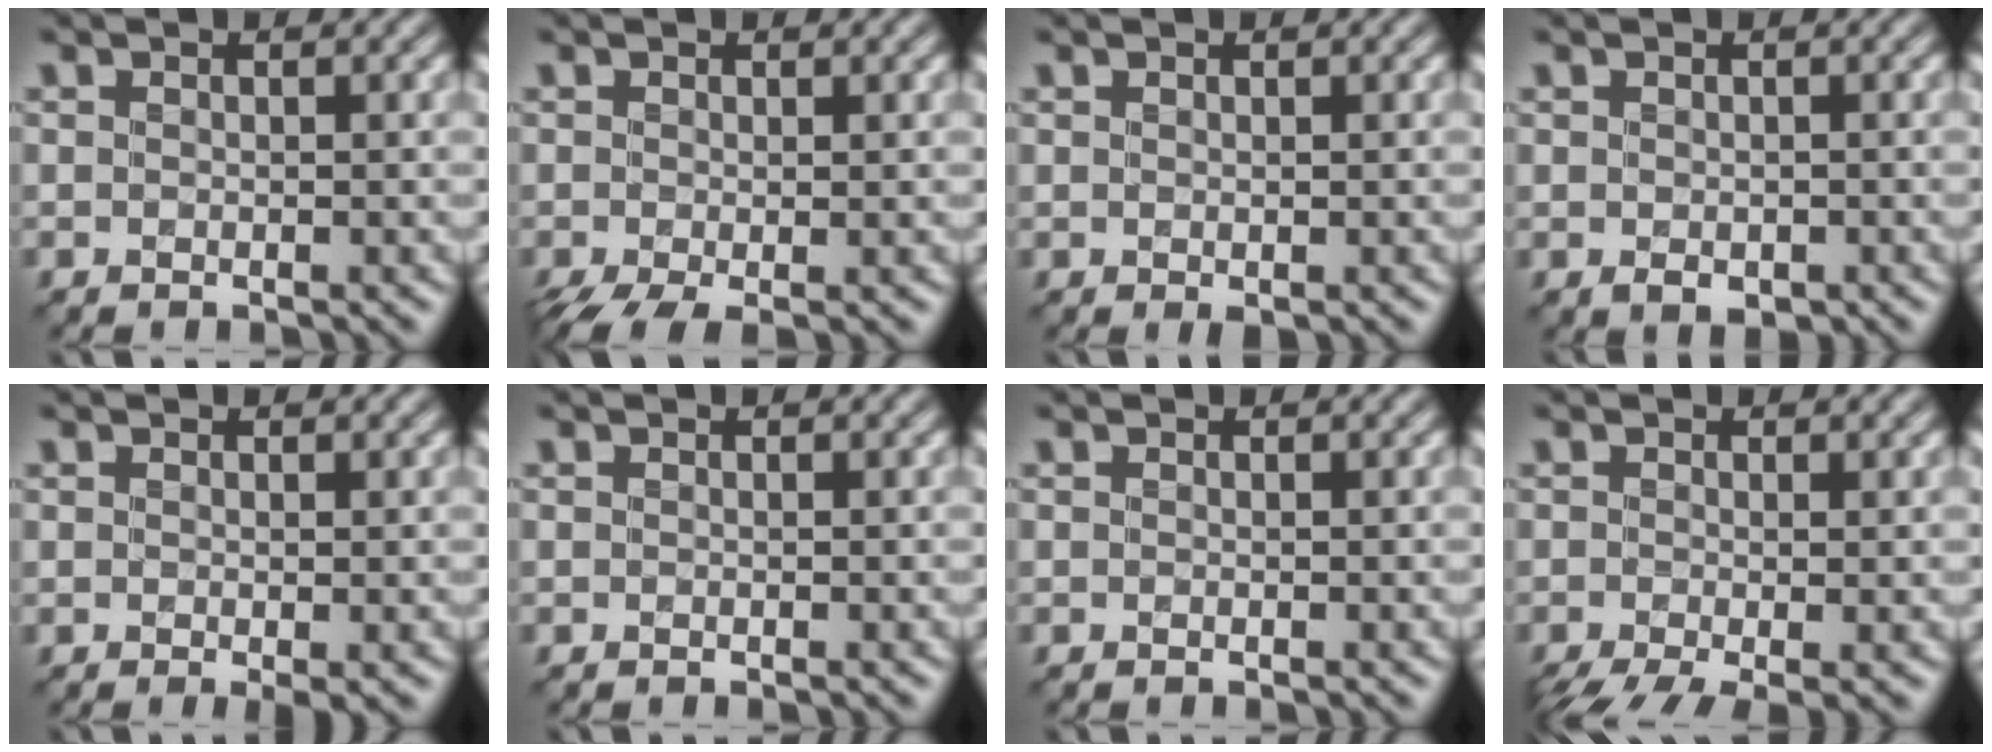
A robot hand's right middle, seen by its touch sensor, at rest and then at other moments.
{"total": 3.1, "force": [-1.6, 1.0, 2.4], "torque": [-0.050, -0.012, -0.031]}
{"total": 0.6, "force": [0.0, 0.4, 0.4], "torque": [-0.006, -0.003, 0.001]}
{"total": 1.1, "force": [-0.2, 0.8, 0.7], "torque": [-0.011, -0.005, -0.002]}
{"total": 0.8, "force": [0.0, 0.1, 0.8], "torque": [-0.013, -0.008, 0.000]}
{"total": 0.0}
{"total": 0.0}
{"total": 4.5, "force": [-2.4, 1.3, 3.5], "torque": [-0.064, -0.016, -0.041]}